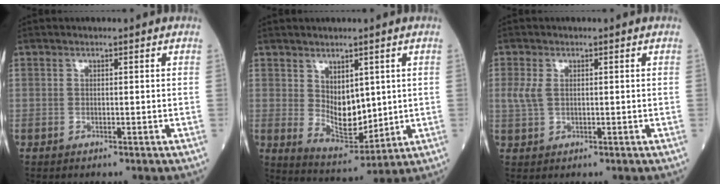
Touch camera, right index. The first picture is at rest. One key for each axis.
{"total": 7.2, "fx": 1.5, "fy": 4.0, "fz": 5.8, "tx": -0.102, "ty": -0.007, "tz": 0.045}
{"total": 2.5, "fx": 0.5, "fy": 1.5, "fz": 1.9, "tx": -0.057, "ty": 0.006, "tz": 0.014}